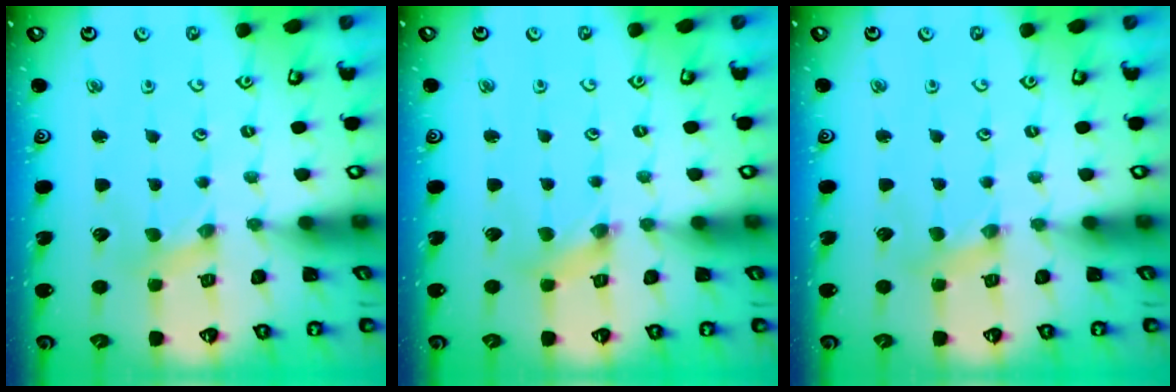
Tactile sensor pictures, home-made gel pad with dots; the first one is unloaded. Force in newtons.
{"total": 1.5, "press": 1.4, "slide": 0.3}
{"total": 2.5, "press": 2.5, "slide": 0.3}